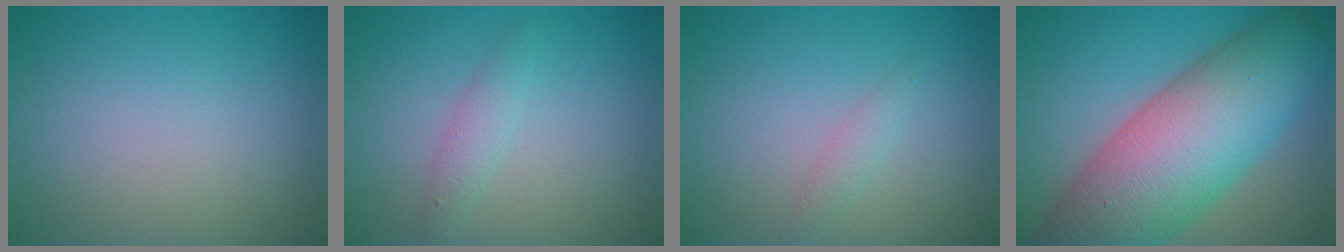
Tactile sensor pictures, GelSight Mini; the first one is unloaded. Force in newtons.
{"total": 1.6, "press": 1.6, "slide": 0.1}
{"total": 1.2, "press": 1.2, "slide": 0.0}
{"total": 14.1, "press": 14.1, "slide": 0.5}